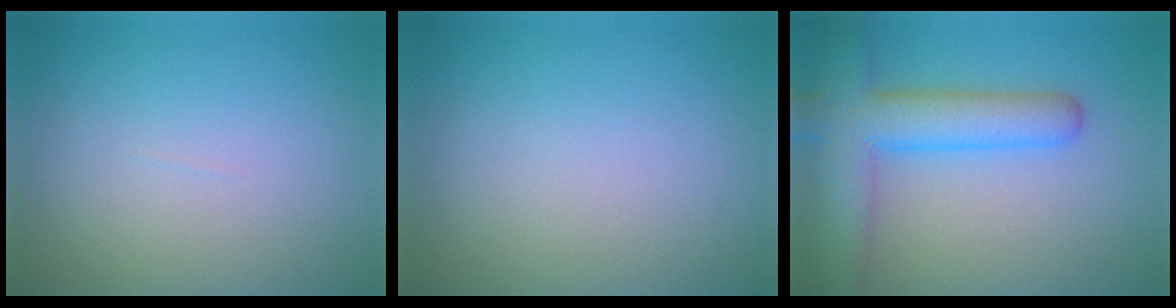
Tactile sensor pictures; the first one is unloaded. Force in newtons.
{"total": 0.0}
{"total": 6.5, "press": 6.5, "slide": 0.3}